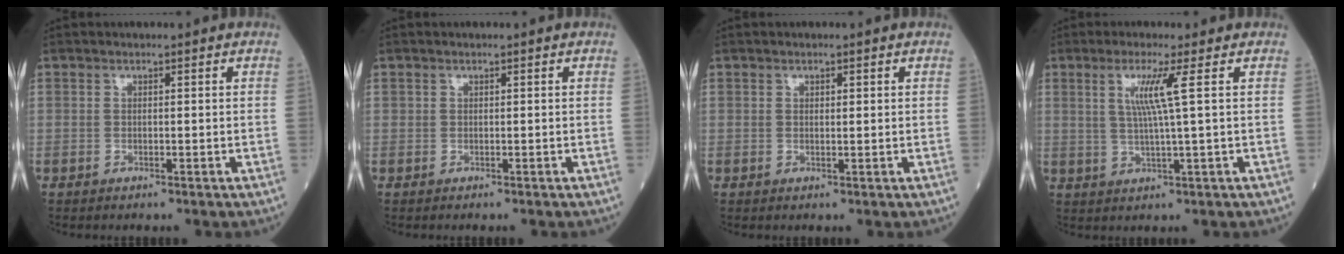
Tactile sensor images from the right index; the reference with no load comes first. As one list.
[{"total": 0.0}, {"total": 0.9, "force": [0.3, 0.3, 0.7], "torque": [-0.012, -0.001, 0.006]}, {"total": 5.1, "force": [1.5, -1.2, 4.7], "torque": [-0.094, -0.003, 0.031]}]